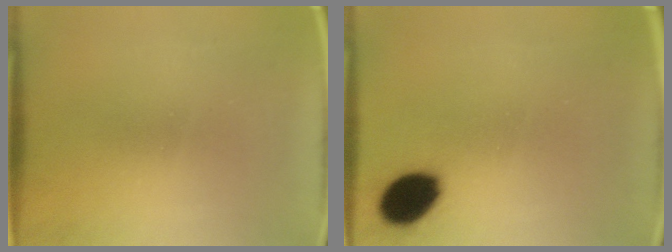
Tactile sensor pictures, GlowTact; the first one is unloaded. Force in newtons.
{"total": 9.4}